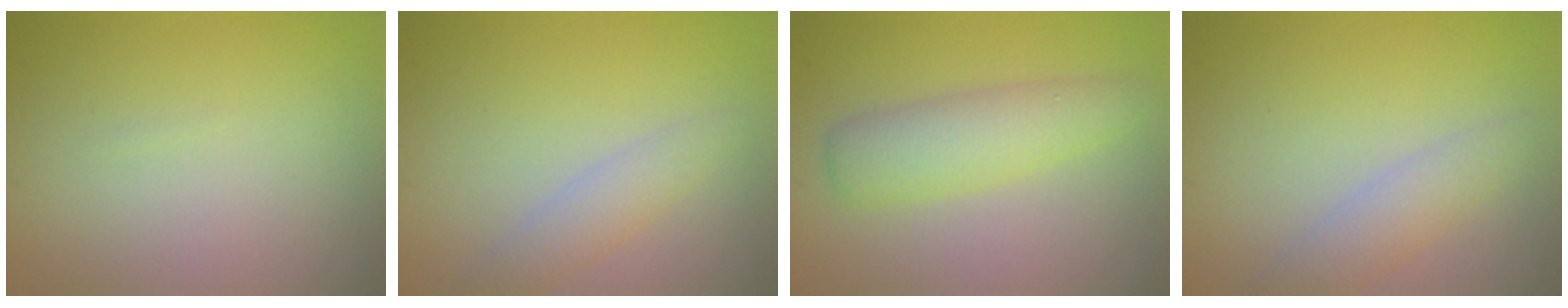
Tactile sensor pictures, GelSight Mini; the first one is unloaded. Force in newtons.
{"total": 2.2, "press": 2.2, "slide": 0.1}
{"total": 3.9, "press": 3.9, "slide": 0.1}
{"total": 2.6, "press": 2.6, "slide": 0.1}